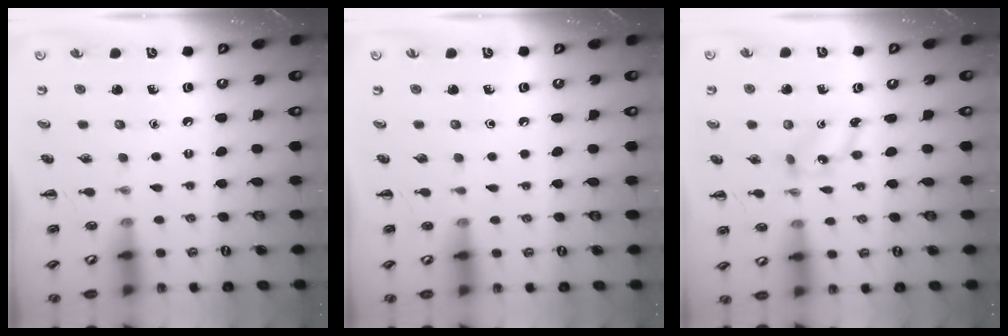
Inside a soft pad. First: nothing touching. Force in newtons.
{"total": 0.0}
{"total": 2.1, "press": 2.0, "slide": 0.4}